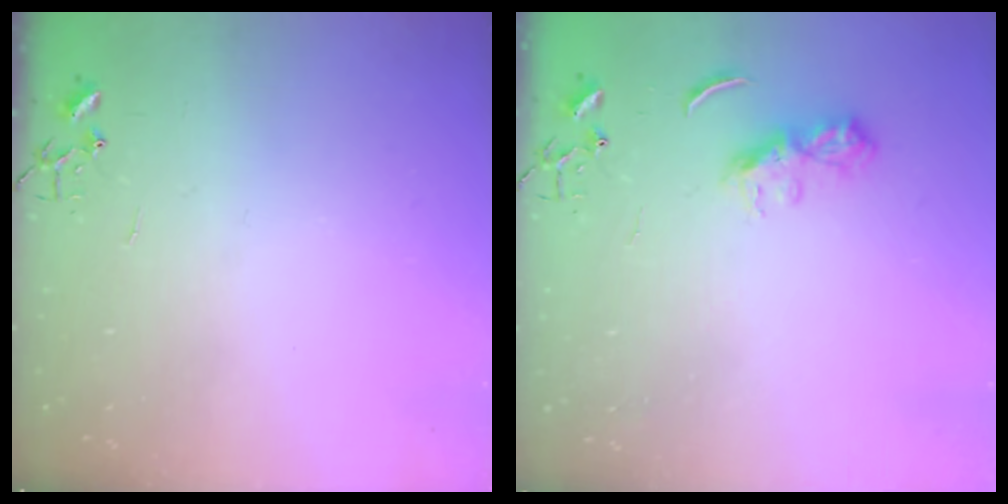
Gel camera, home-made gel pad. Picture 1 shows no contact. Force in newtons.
{"total": 6.7, "press": 6.7, "slide": 0.6}